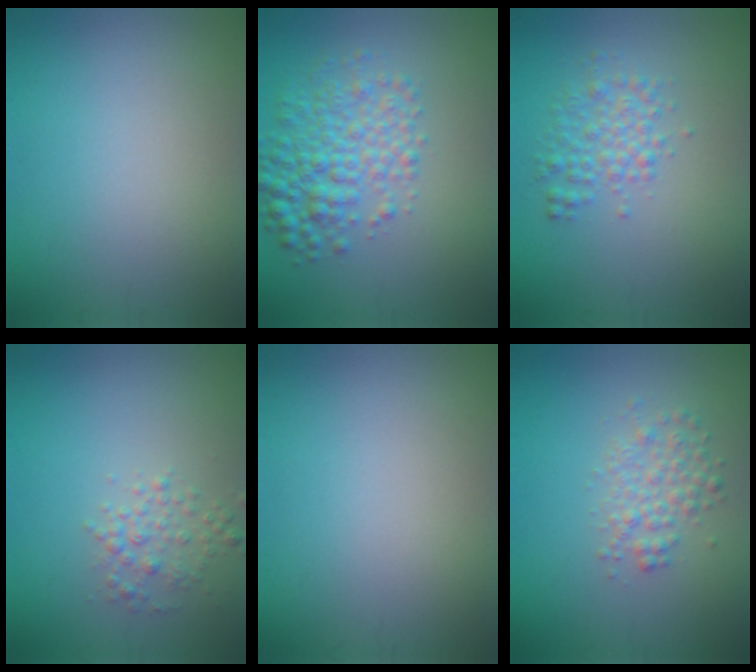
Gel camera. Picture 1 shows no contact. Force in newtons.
{"total": 4.7, "press": 4.7, "slide": 0.1}
{"total": 2.5, "press": 2.5, "slide": 0.0}
{"total": 1.9, "press": 1.9, "slide": 0.0}
{"total": 0.0}
{"total": 2.5, "press": 2.5, "slide": 0.1}